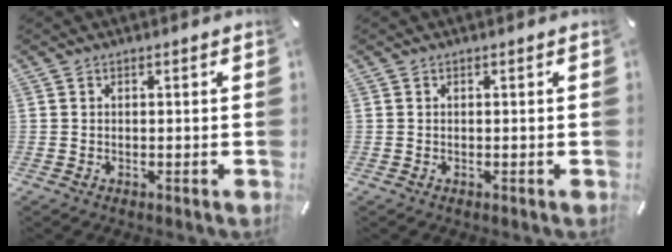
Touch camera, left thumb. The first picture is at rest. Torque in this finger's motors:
{"motor_torque": [0.00, 0.00, -0.01, 0.01, 0.00]}